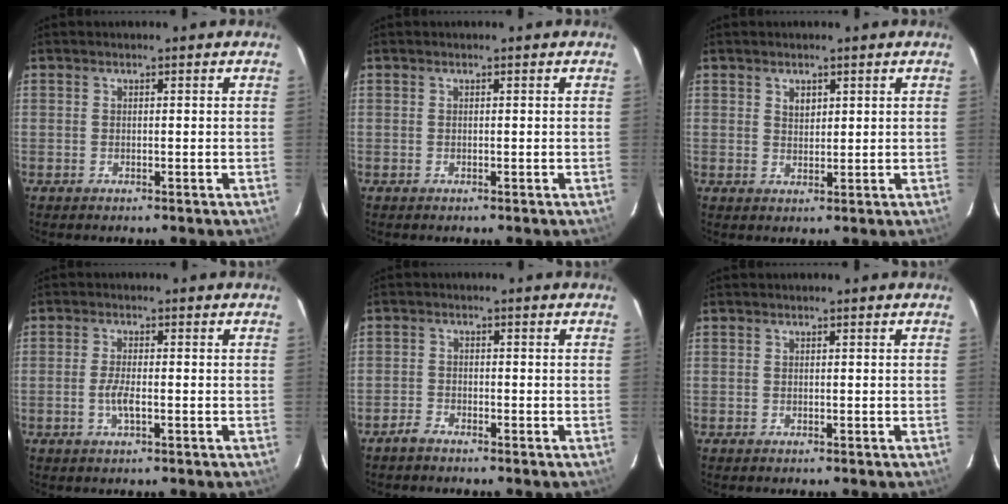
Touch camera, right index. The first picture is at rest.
{"total": 0.0}
{"total": 2.0, "force": [1.1, 1.3, 0.9], "torque": [-0.010, 0.005, 0.022]}
{"total": 3.0, "force": [-1.0, 0.6, 2.8], "torque": [-0.061, -0.003, -0.019]}
{"total": 2.3, "force": [-2.1, 0.7, 0.5], "torque": [-0.020, 0.003, -0.043]}
{"total": 0.0}